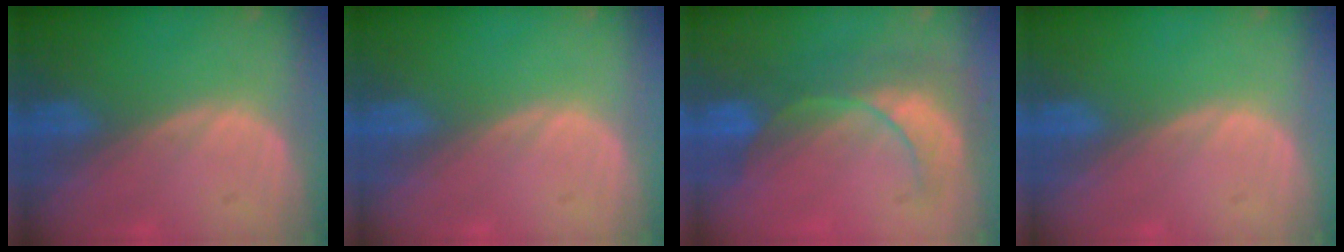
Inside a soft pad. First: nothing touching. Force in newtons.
{"total": 0.0}
{"total": 8.9, "press": 7.8, "slide": 4.2}
{"total": 0.0}